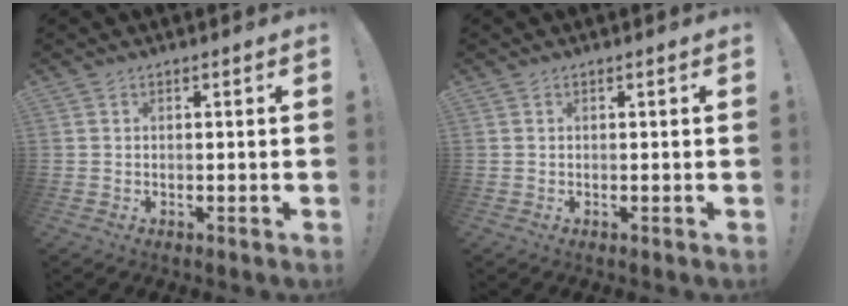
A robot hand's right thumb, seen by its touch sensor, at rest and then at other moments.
{"total": 0.0}